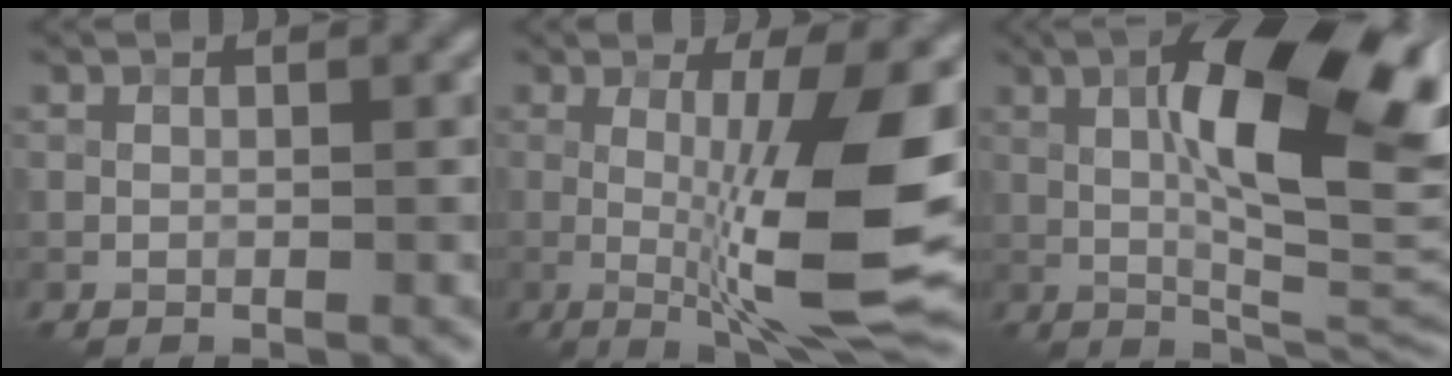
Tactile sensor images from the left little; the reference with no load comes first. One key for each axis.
{"total": 11.5, "fx": -0.8, "fy": 2.4, "fz": 11.3, "tx": -0.179, "ty": -0.014, "tz": -0.009}
{"total": 13.9, "fx": 2.6, "fy": 4.5, "fz": 12.9, "tx": -0.183, "ty": 0.011, "tz": 0.035}